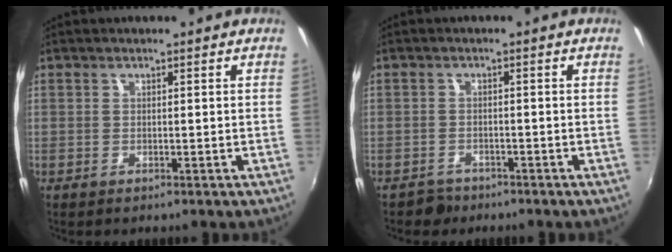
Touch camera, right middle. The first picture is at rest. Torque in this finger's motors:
{"motor_torque": [-0.36, -0.08, -0.04, -0.01]}